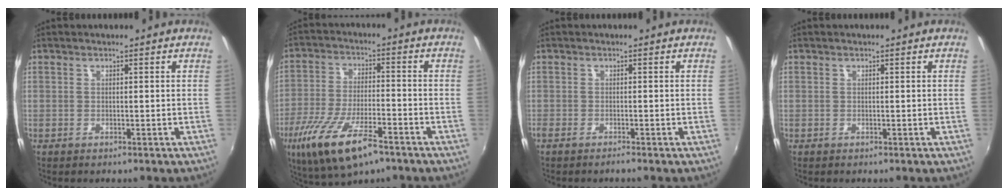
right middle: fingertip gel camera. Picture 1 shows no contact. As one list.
[{"total": 15.6, "force": [-9.2, 5.1, 11.6], "torque": [-0.241, -0.041, -0.168]}, {"total": 1.2, "force": [-1.1, -0.2, 0.5], "torque": [-0.008, -0.007, -0.021]}, {"total": 0.0}]